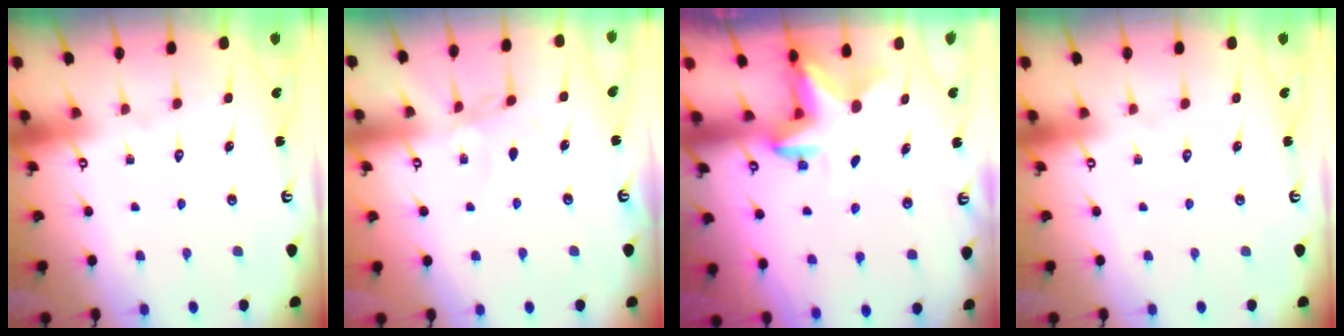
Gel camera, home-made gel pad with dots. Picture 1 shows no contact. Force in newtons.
{"total": 2.2, "press": 2.1, "slide": 0.5}
{"total": 2.7, "press": 2.6, "slide": 0.6}
{"total": 0.0}